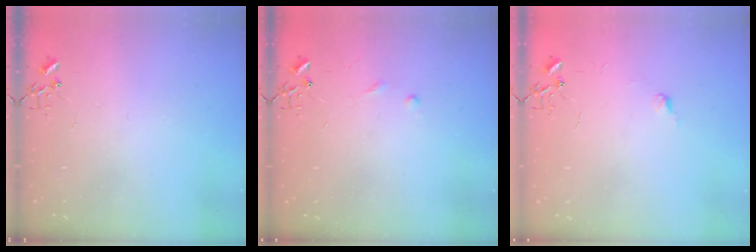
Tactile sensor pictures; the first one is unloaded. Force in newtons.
{"total": 6.1, "press": 6.1, "slide": 0.6}
{"total": 4.7, "press": 4.7, "slide": 0.5}